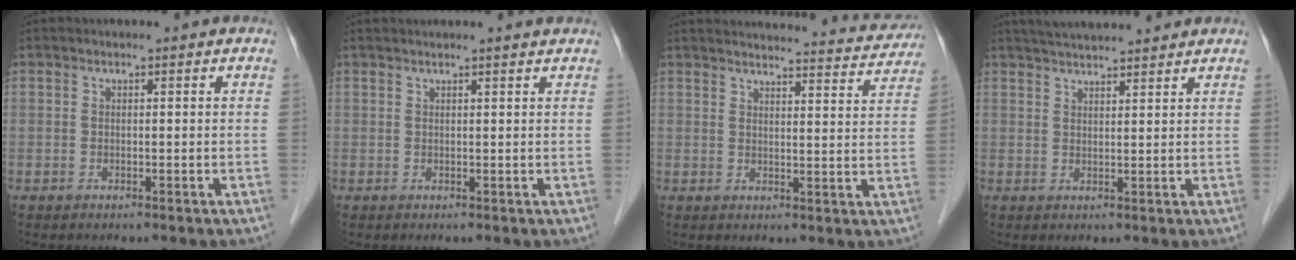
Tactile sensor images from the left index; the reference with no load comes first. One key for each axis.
{"total": 4.2, "fx": 3.9, "fy": -0.2, "fz": 1.5, "tx": -0.020, "ty": 0.022, "tz": 0.044}
{"total": 20.0, "fx": 19.5, "fy": 2.3, "fz": 3.9, "tx": -0.044, "ty": -0.030, "tz": 0.226}
{"total": 8.4, "fx": 7.8, "fy": 0.5, "fz": 3.1, "tx": -0.053, "ty": 0.033, "tz": 0.116}